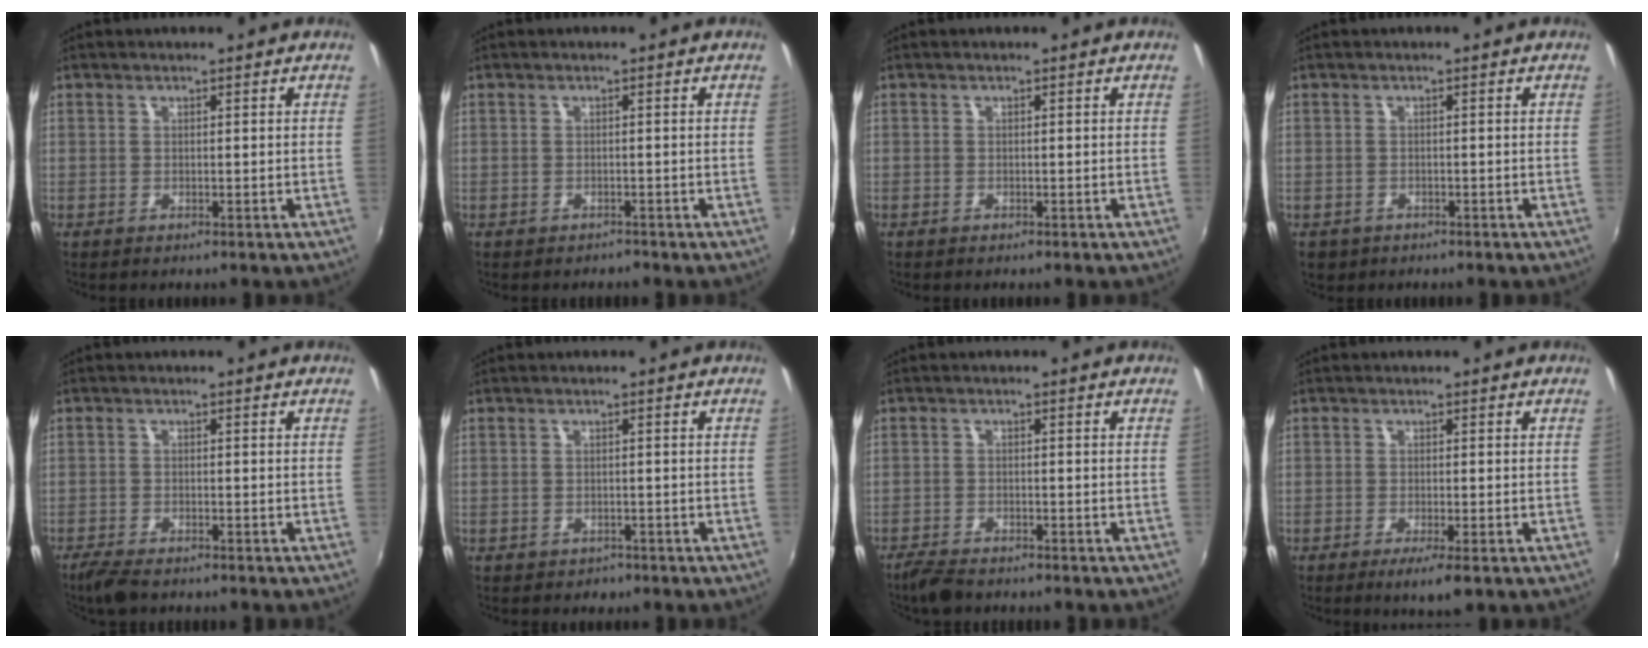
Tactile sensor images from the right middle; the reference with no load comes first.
{"total": 1.0, "force": [-0.9, 0.6, -0.1], "torque": [-0.003, 0.000, -0.012]}
{"total": 0.5, "force": [-0.4, 0.3, 0.0], "torque": [-0.002, 0.000, -0.008]}
{"total": 3.1, "force": [-1.4, 2.5, 1.1], "torque": [-0.029, -0.007, -0.018]}
{"total": 4.3, "force": [-3.6, 1.0, 2.1], "torque": [-0.056, -0.017, -0.069]}
{"total": 1.7, "force": [-1.0, 1.3, 0.3], "torque": [-0.010, -0.003, -0.011]}
{"total": 4.2, "force": [-3.8, 1.0, 1.6], "torque": [-0.048, -0.016, -0.072]}
{"total": 3.2, "force": [-1.8, 0.4, 2.6], "torque": [-0.052, -0.011, -0.031]}